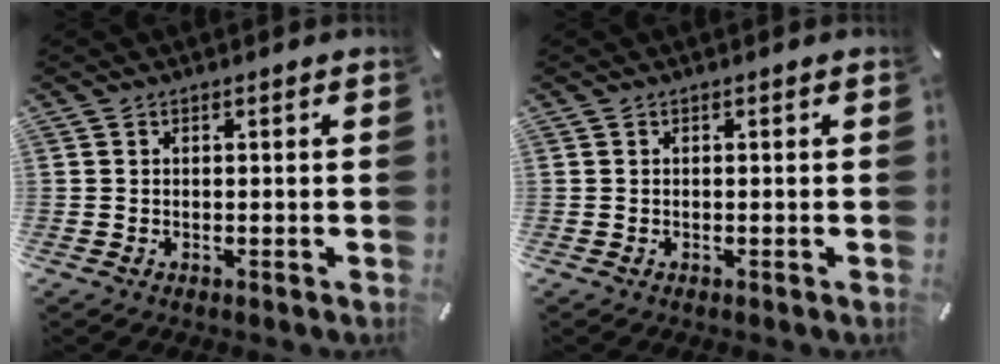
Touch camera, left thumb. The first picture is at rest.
{"total": 0.0}